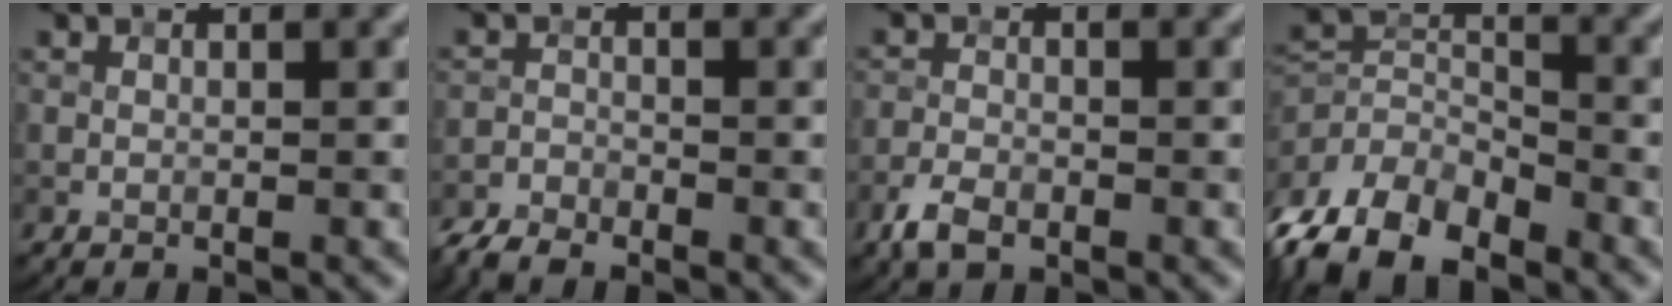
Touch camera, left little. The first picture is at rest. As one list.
[{"total": 2.6, "force": [-2.5, 0.7, 0.6], "torque": [-0.014, -0.005, -0.058]}, {"total": 2.5, "force": [-1.7, 1.3, 1.3], "torque": [-0.024, -0.003, -0.041]}, {"total": 8.7, "force": [-6.2, 4.4, 4.3], "torque": [-0.075, -0.011, -0.117]}]